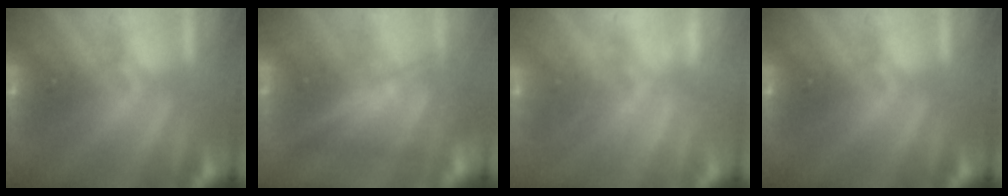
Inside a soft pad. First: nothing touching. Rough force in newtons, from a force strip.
{"total": 4.7}
{"total": 2.4}
{"total": 0.0}